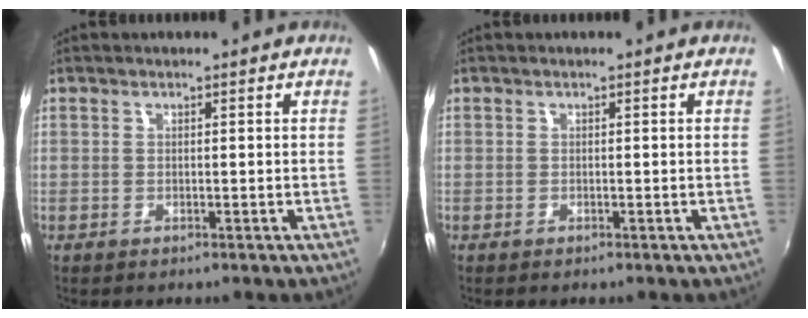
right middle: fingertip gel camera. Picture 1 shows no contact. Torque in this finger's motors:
{"motor_torque": [0.53, -0.81, 0.12, -0.03]}